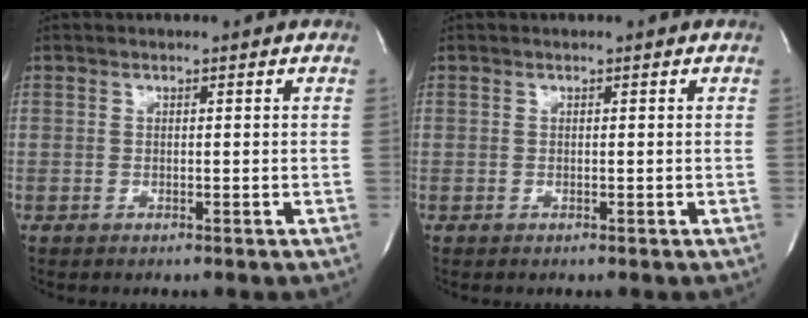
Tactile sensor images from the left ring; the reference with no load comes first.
{"total": 0.0}